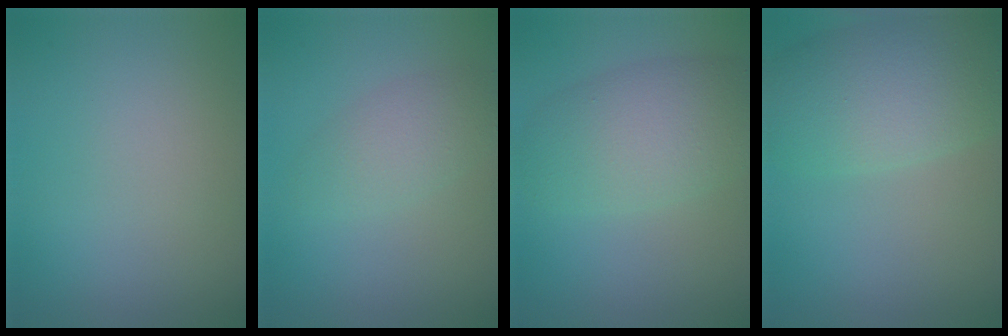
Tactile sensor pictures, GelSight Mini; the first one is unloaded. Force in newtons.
{"total": 2.6, "press": 2.6, "slide": 0.1}
{"total": 5.7, "press": 5.7, "slide": 0.3}
{"total": 6.8, "press": 6.8, "slide": 0.4}